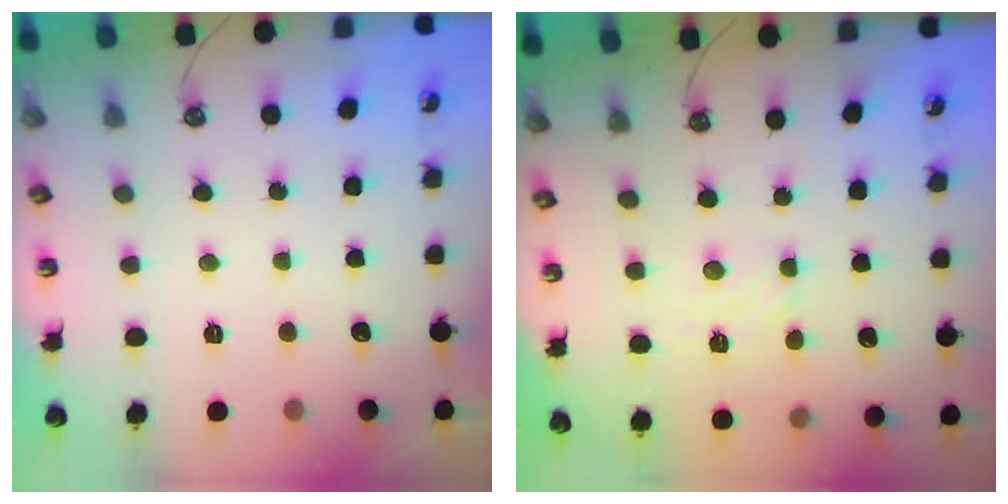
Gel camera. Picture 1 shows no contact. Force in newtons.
{"total": 3.0, "press": 3.0, "slide": 0.5}